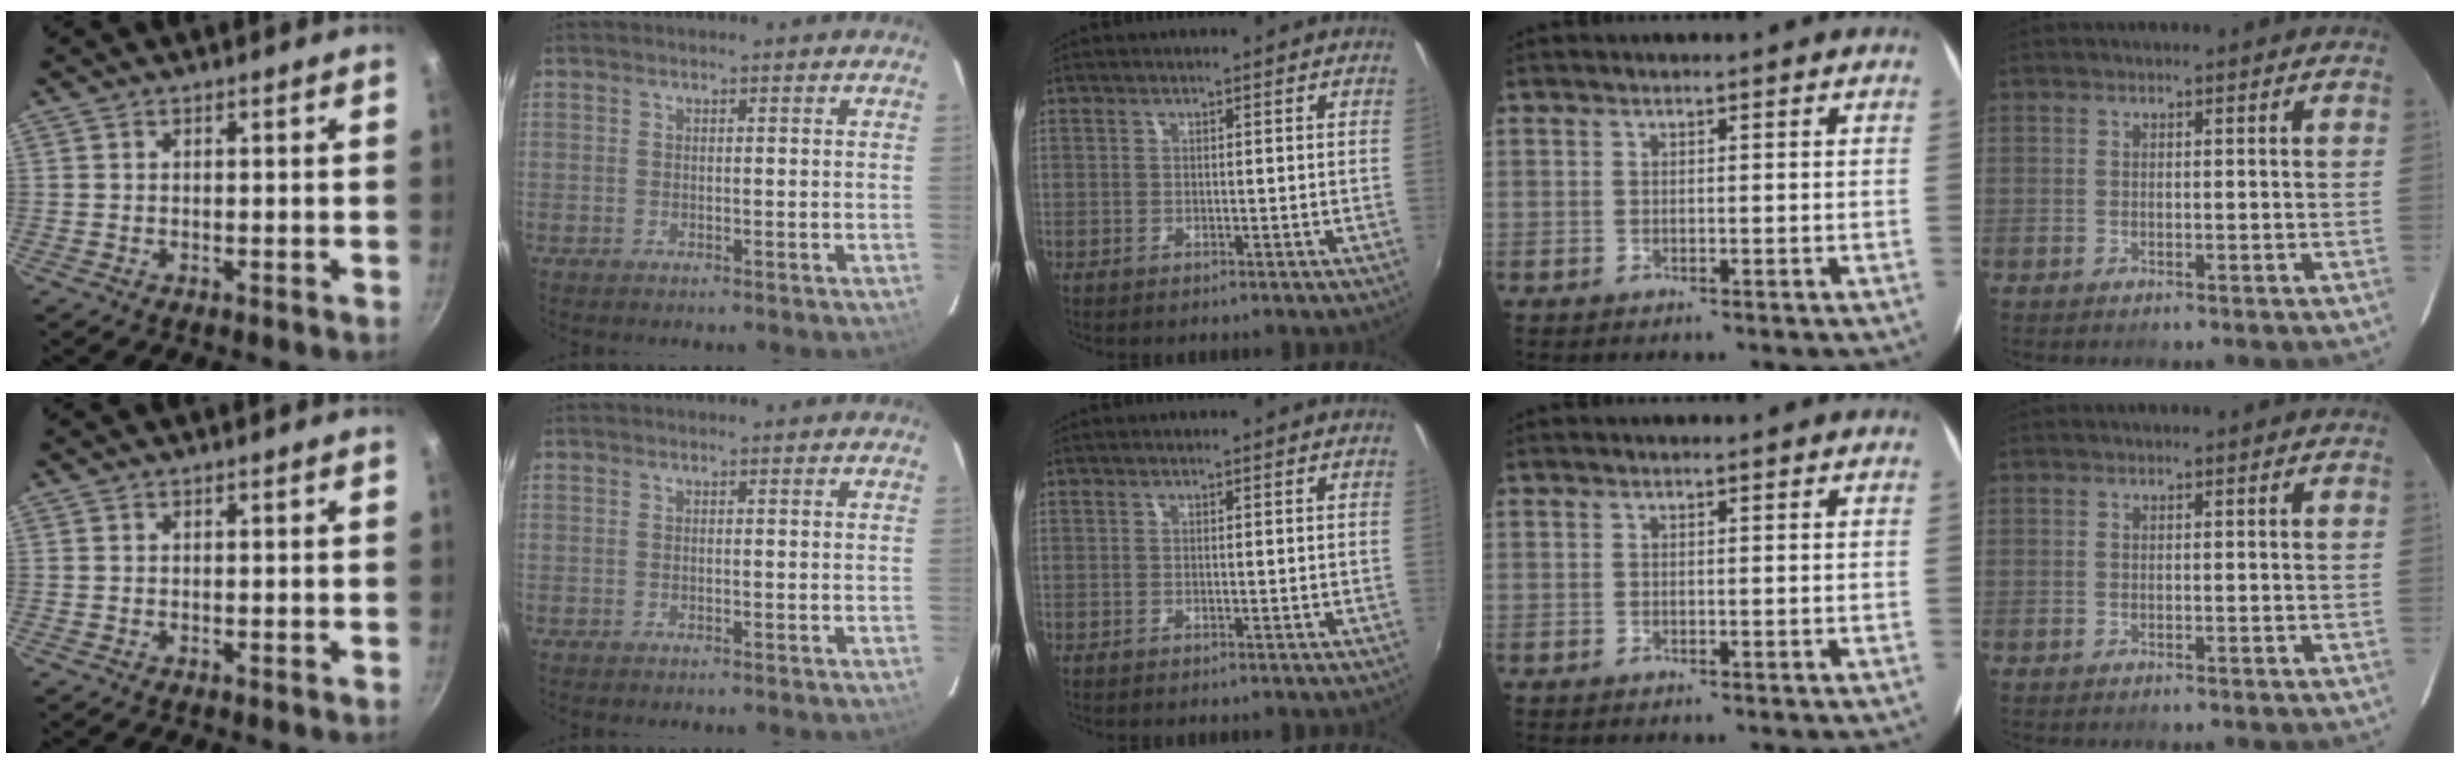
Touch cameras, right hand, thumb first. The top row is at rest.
{}